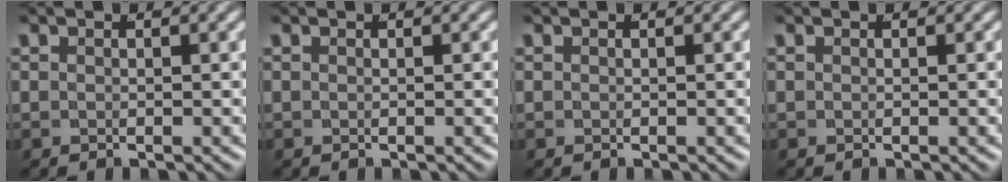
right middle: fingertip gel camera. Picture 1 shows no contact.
{"total": 0.0}
{"total": 0.0}
{"total": 0.0}